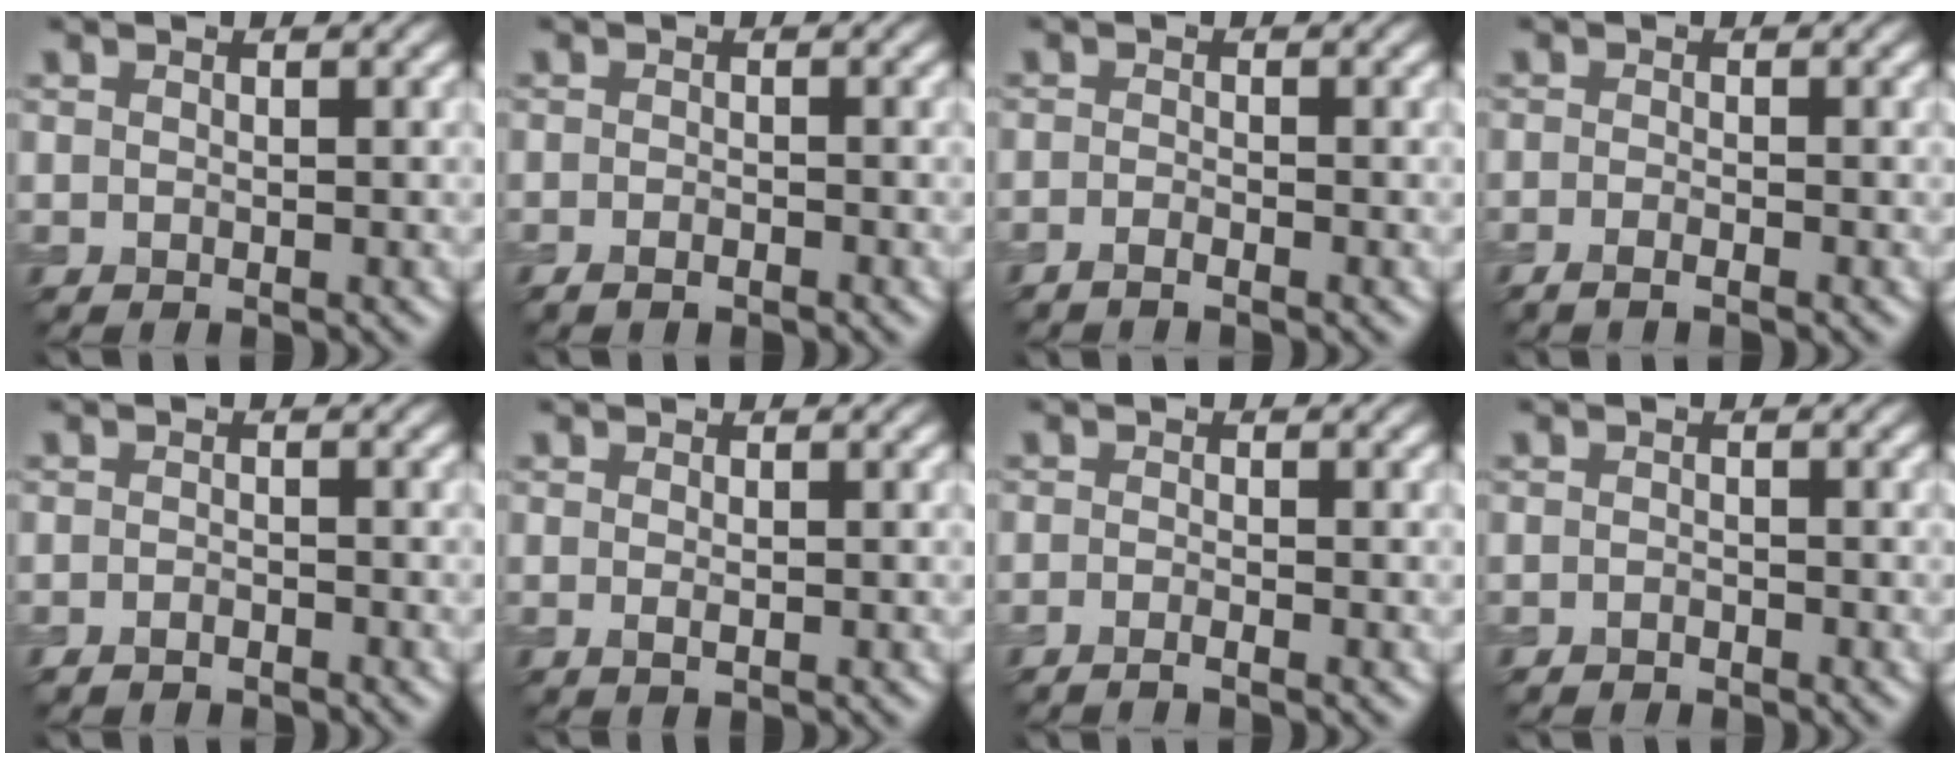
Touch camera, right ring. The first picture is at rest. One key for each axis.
{"total": 0.9, "fx": -0.8, "fy": 0.2, "fz": 0.2, "tx": -0.005, "ty": -0.003, "tz": -0.019}
{"total": 0.8, "fx": -0.8, "fy": -0.2, "fz": 0.1, "tx": -0.005, "ty": -0.004, "tz": -0.020}
{"total": 1.0, "fx": -0.9, "fy": -0.1, "fz": 0.5, "tx": -0.013, "ty": -0.005, "tz": -0.020}
{"total": 0.9, "fx": -0.9, "fy": 0.1, "fz": -0.1, "tx": 0.003, "ty": -0.003, "tz": -0.021}
{"total": 0.7, "fx": 0.2, "fy": 0.1, "fz": 0.6, "tx": -0.013, "ty": -0.005, "tz": 0.005}
{"total": 1.0, "fx": -0.9, "fy": -0.3, "fz": 0.3, "tx": -0.007, "ty": -0.005, "tz": -0.021}
{"total": 0.7, "fx": -0.7, "fy": 0.1, "fz": -0.3, "tx": 0.006, "ty": -0.001, "tz": -0.016}